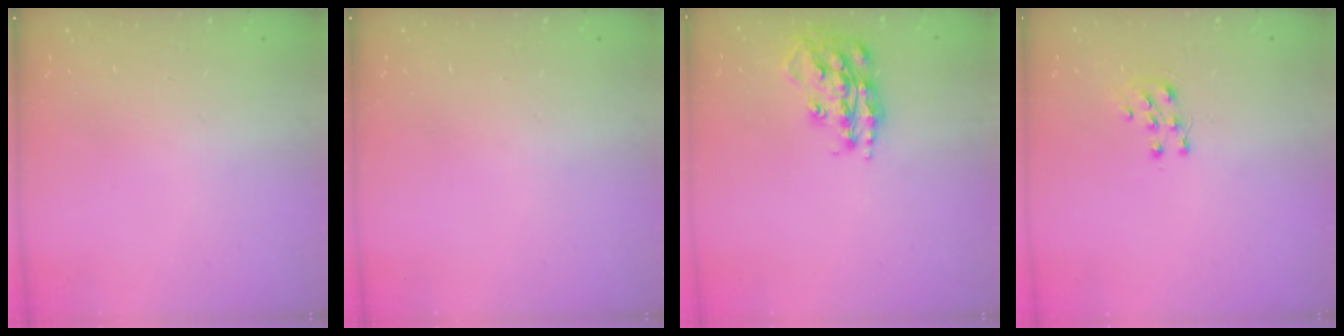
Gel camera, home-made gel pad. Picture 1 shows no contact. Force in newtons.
{"total": 0.0}
{"total": 17.5, "press": 17.4, "slide": 1.1}
{"total": 6.8, "press": 6.7, "slide": 0.6}